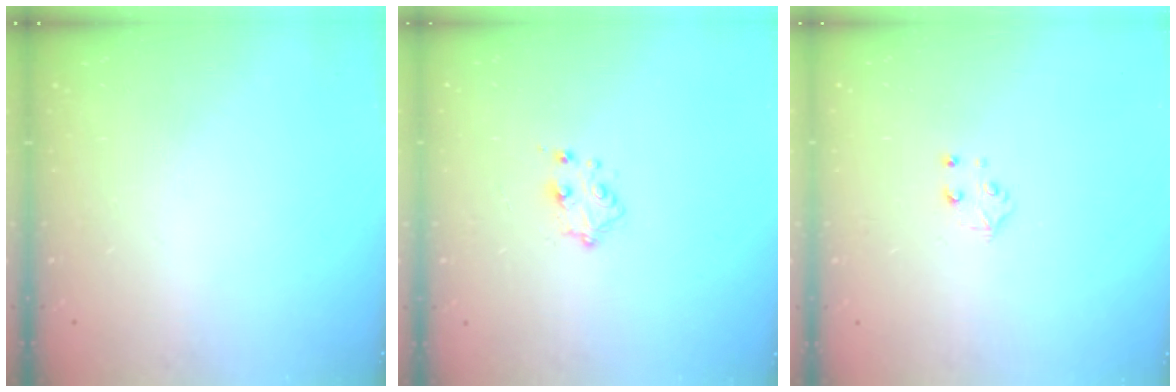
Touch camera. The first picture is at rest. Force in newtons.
{"total": 4.8, "press": 4.8, "slide": 0.4}
{"total": 4.3, "press": 4.3, "slide": 0.5}